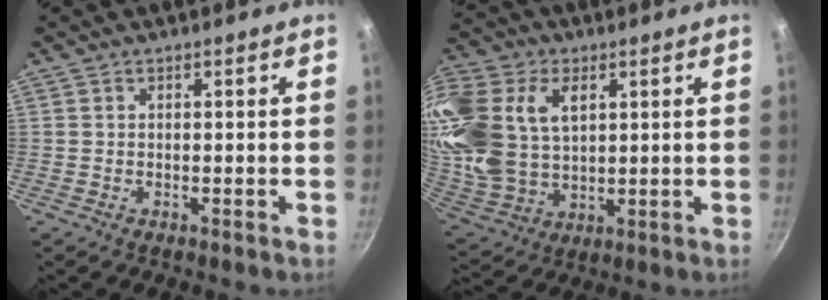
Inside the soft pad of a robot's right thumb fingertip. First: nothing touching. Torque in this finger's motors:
{"motor_torque": [1.34, 3.67, 0.48, -0.12, 0.24]}